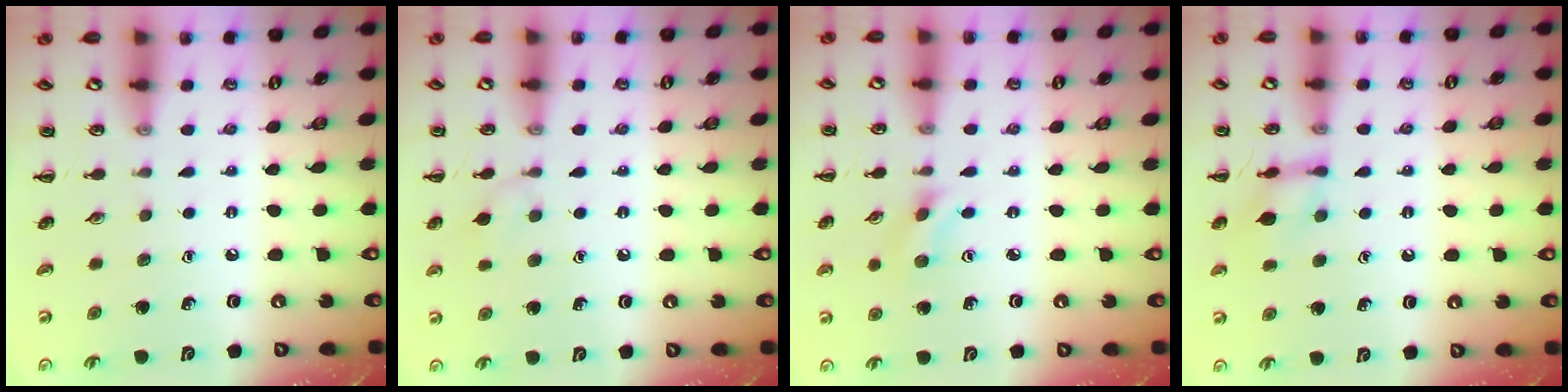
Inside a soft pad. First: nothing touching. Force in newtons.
{"total": 5.6, "press": 5.3, "slide": 1.9}
{"total": 1.9, "press": 1.7, "slide": 0.8}
{"total": 9.1, "press": 9.1, "slide": 0.5}